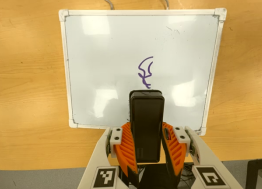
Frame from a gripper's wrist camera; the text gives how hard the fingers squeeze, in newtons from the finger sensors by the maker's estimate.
{"total": 9.0, "left": 7.1, "right": 10.9}